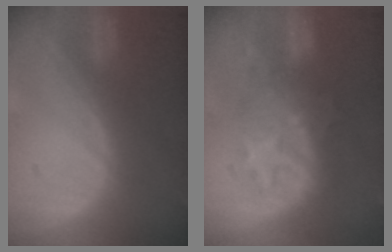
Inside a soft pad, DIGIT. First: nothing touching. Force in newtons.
{"total": 8.4, "press": 8.2, "slide": 1.6}